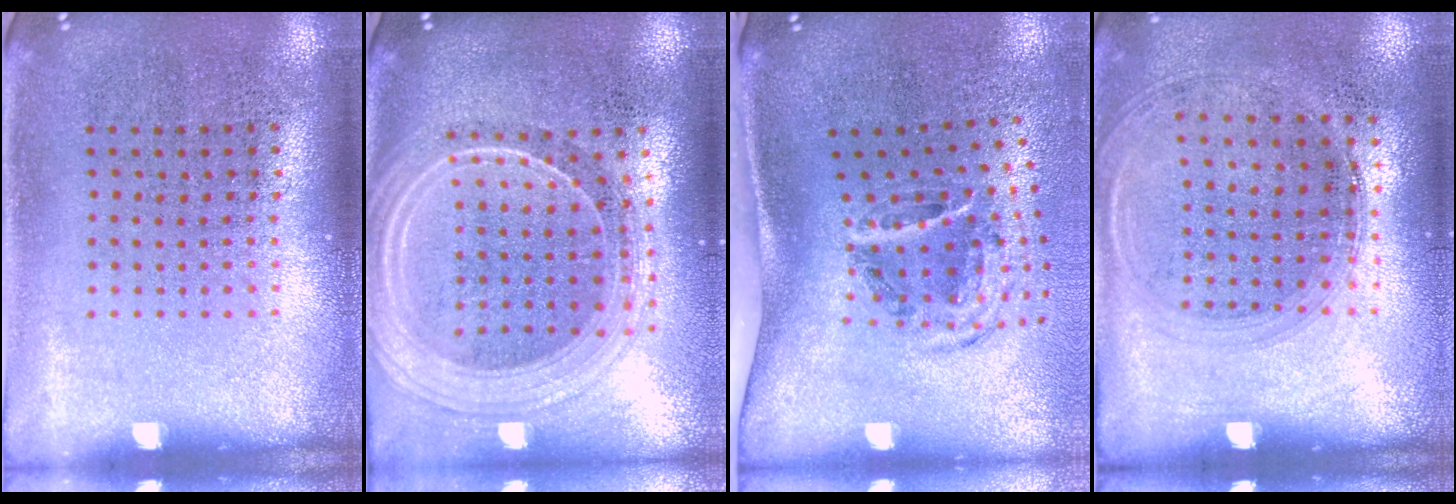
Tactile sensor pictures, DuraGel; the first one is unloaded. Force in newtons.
{"total": 2.3, "press": 2.0, "slide": 1.2}
{"total": 2.0, "press": 1.2, "slide": 1.5}
{"total": 1.3, "press": 1.2, "slide": 0.5}